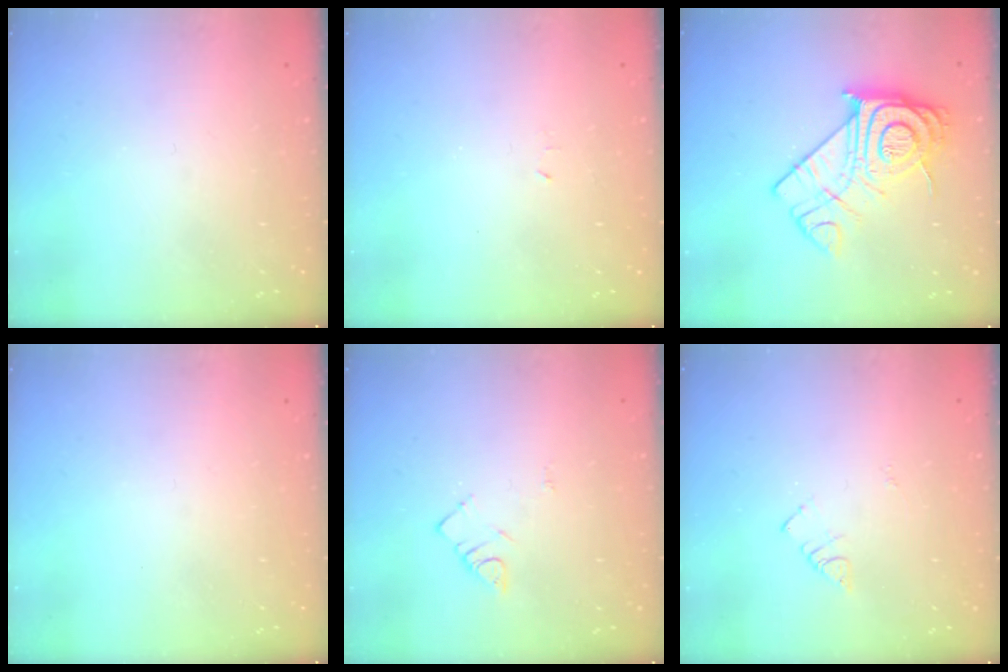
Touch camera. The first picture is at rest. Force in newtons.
{"total": 2.9, "press": 2.9, "slide": 0.4}
{"total": 18.3, "press": 18.3, "slide": 1.4}
{"total": 0.0}
{"total": 4.0, "press": 3.9, "slide": 0.6}
{"total": 4.2, "press": 4.2, "slide": 0.5}